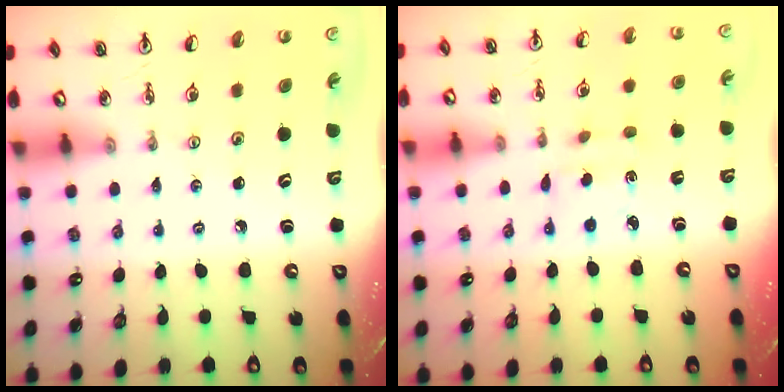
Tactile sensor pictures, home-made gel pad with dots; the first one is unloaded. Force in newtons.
{"total": 2.6, "press": 2.5, "slide": 0.7}